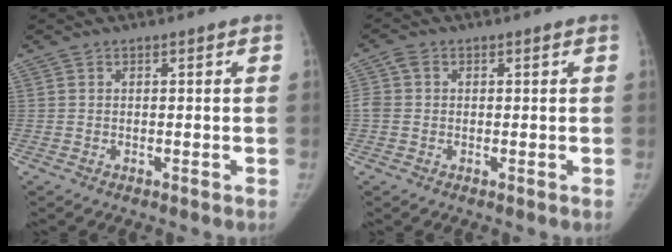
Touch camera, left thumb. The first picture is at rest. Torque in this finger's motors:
{"motor_torque": [-0.24, 0.50, 0.24, 0.48, 0.05]}